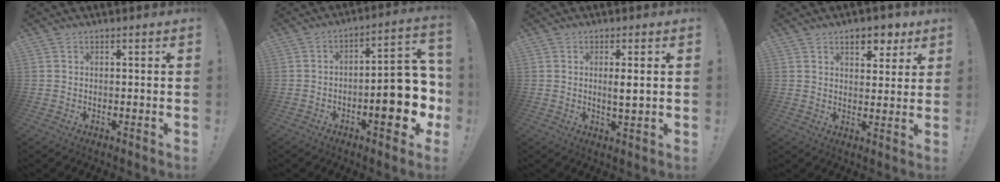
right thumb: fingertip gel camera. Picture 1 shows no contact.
{"total": 16.8, "force": [-4.7, 6.2, 14.9], "torque": [-0.167, 0.021, -0.067]}
{"total": 3.6, "force": [0.6, 0.3, 3.5], "torque": [-0.051, -0.012, 0.005]}
{"total": 7.8, "force": [4.6, 4.5, 4.4], "torque": [-0.048, -0.019, 0.080]}